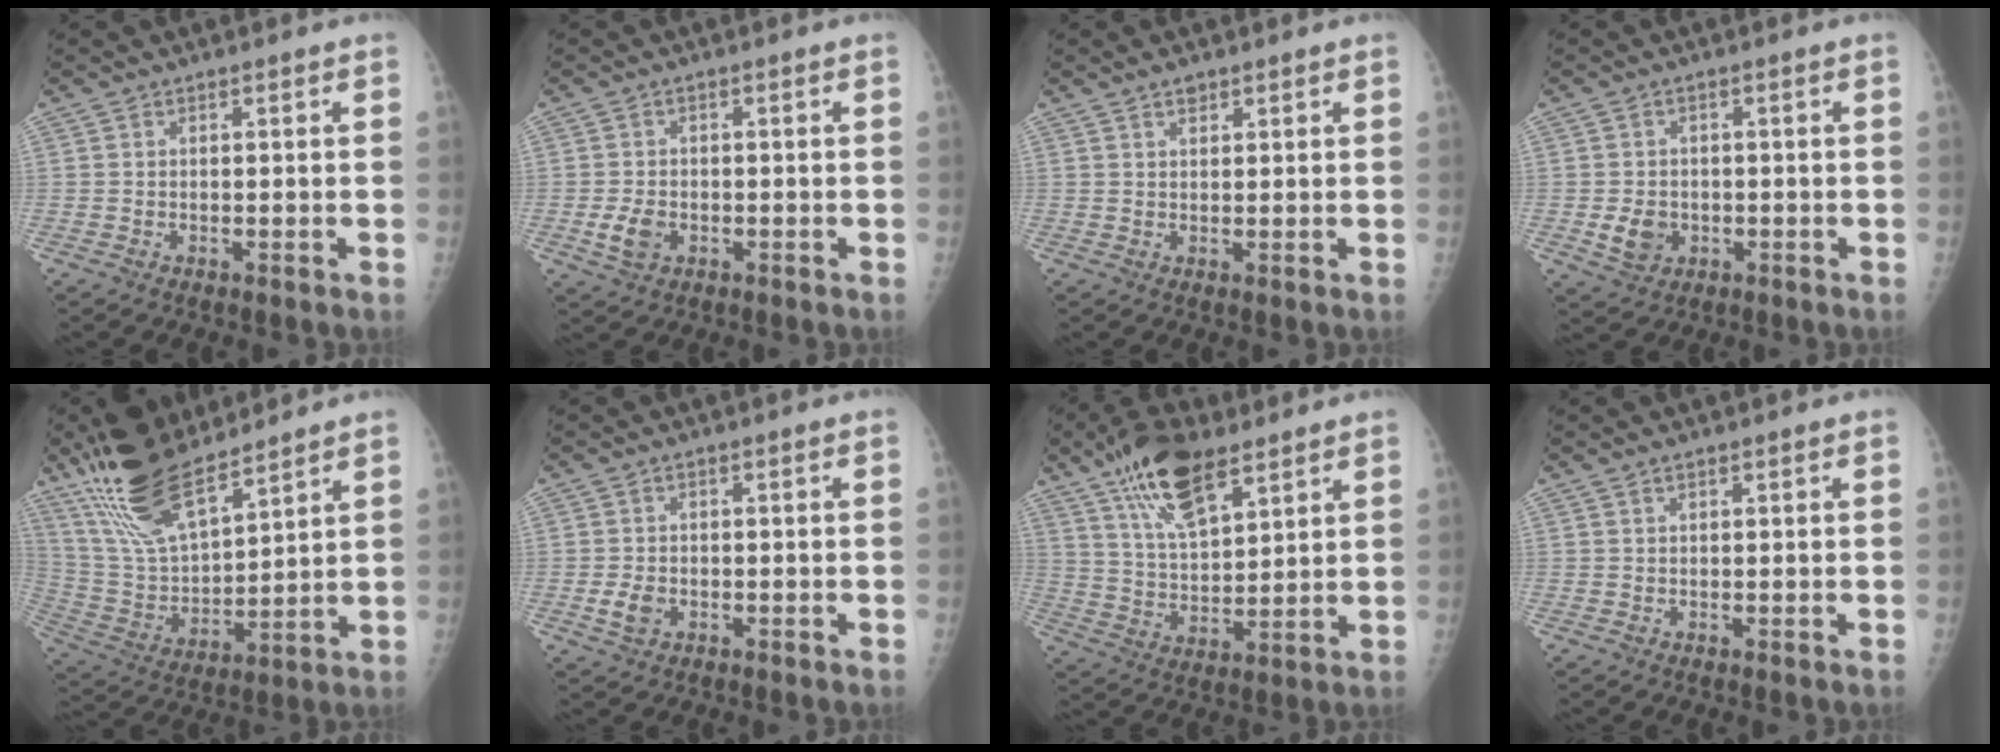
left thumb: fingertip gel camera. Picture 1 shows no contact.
{"total": 3.8, "force": [-1.0, 2.7, 2.4], "torque": [-0.040, 0.000, -0.017]}
{"total": 1.8, "force": [1.4, 0.9, 0.7], "torque": [-0.002, -0.007, 0.020]}
{"total": 4.3, "force": [-0.9, 3.6, 2.2], "torque": [-0.024, 0.003, -0.009]}
{"total": 17.5, "force": [13.6, 5.4, 9.6], "torque": [-0.157, -0.063, 0.270]}
{"total": 2.9, "force": [-0.7, 2.1, 1.8], "torque": [-0.029, 0.000, -0.012]}
{"total": 14.3, "force": [9.1, 5.8, 9.4], "torque": [-0.144, -0.034, 0.168]}
{"total": 0.6, "force": [0.5, 0.2, 0.2], "torque": [-0.001, 0.001, 0.009]}